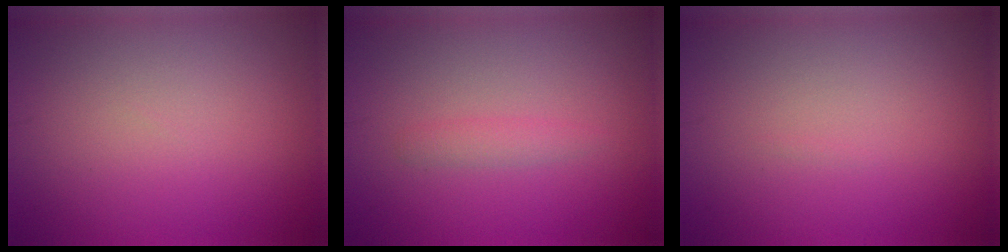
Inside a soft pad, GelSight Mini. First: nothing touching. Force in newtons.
{"total": 1.1, "press": 1.1, "slide": 0.1}
{"total": 0.0}